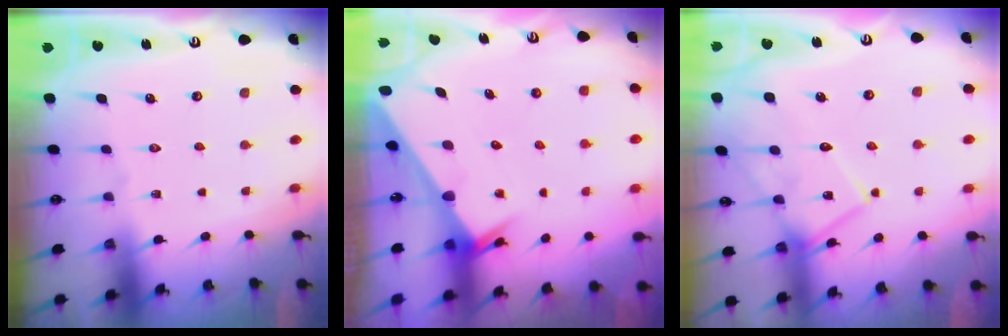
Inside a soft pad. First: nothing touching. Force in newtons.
{"total": 2.1, "press": 2.1, "slide": 0.1}
{"total": 11.8, "press": 11.8, "slide": 0.5}